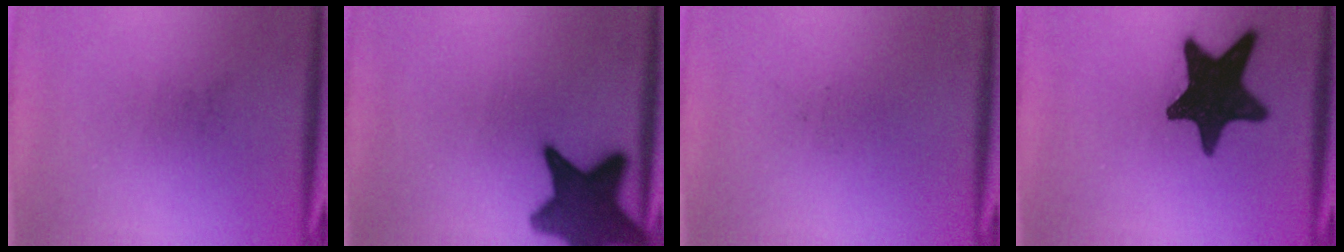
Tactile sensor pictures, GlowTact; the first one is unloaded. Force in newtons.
{"total": 13.4}
{"total": 0.0}
{"total": 17.1}